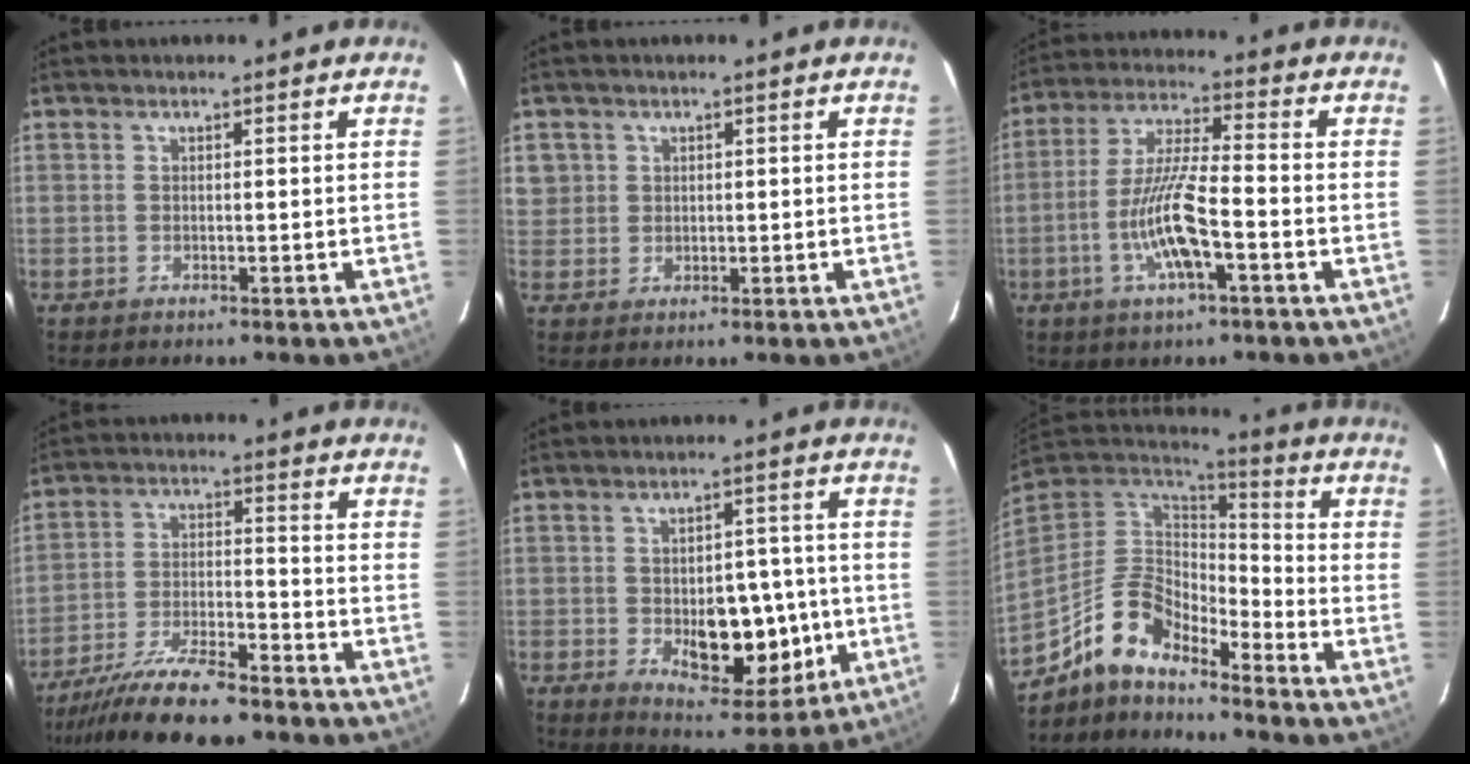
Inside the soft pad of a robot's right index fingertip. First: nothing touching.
{"total": 3.3, "force": [1.3, 3.0, 0.0], "torque": [0.013, 0.003, 0.024]}
{"total": 11.1, "force": [-3.6, 1.7, 10.4], "torque": [-0.205, 0.000, -0.068]}
{"total": 11.8, "force": [-10.2, 1.5, 5.6], "torque": [-0.094, -0.008, -0.178]}
{"total": 11.9, "force": [-2.2, 6.1, 9.9], "torque": [-0.130, 0.005, -0.017]}
{"total": 11.3, "force": [-9.5, 4.0, 4.7], "torque": [-0.100, 0.036, -0.180]}